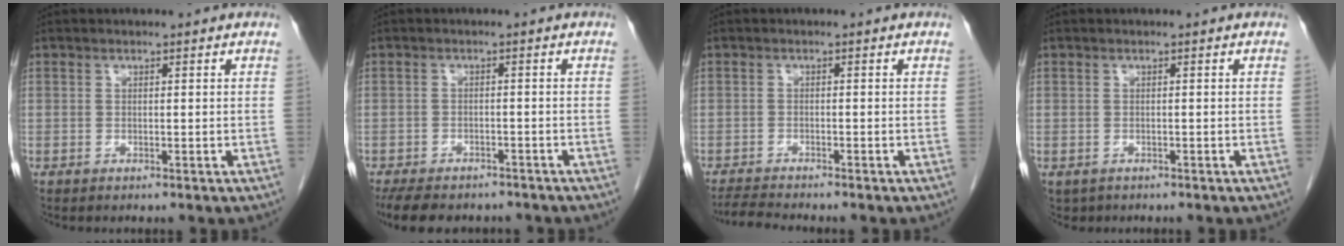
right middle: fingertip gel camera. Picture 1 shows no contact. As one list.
[{"total": 11.3, "force": [-9.3, 4.6, 4.4], "torque": [-0.087, -0.010, -0.126]}, {"total": 3.8, "force": [-3.6, -0.5, 1.0], "torque": [-0.020, -0.020, -0.064]}, {"total": 2.2, "force": [-1.5, 1.6, 0.2], "torque": [-0.008, 0.001, -0.023]}]